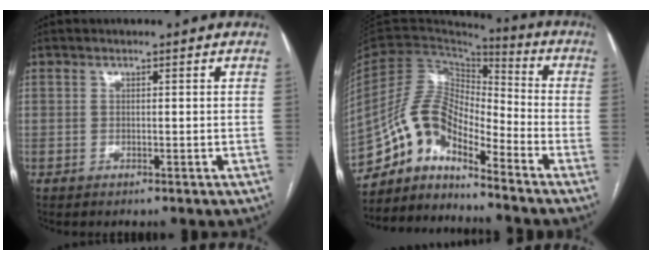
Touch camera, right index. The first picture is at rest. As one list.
[{"total": 11.5, "force": [-9.6, 3.1, 5.6], "torque": [-0.109, 0.039, -0.181]}]